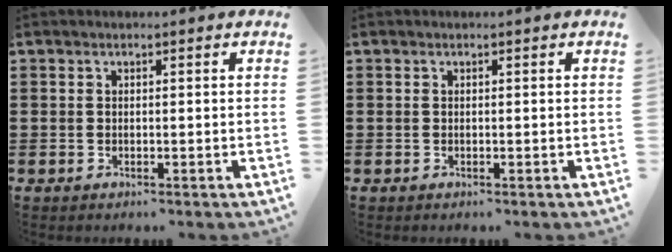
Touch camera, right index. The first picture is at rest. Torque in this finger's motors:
{"motor_torque": [0.00, 0.00, 0.00, 0.00]}